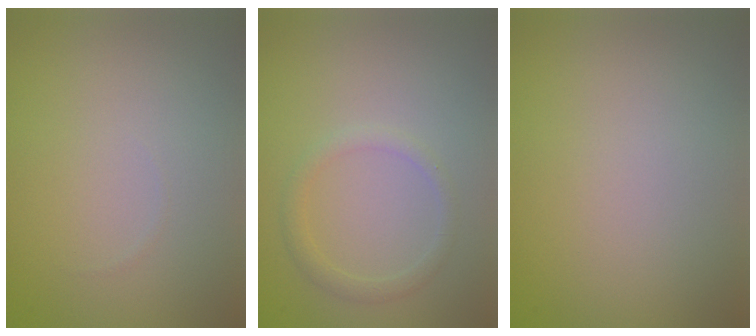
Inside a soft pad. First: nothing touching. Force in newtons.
{"total": 1.4, "press": 1.4, "slide": 0.1}
{"total": 0.0}